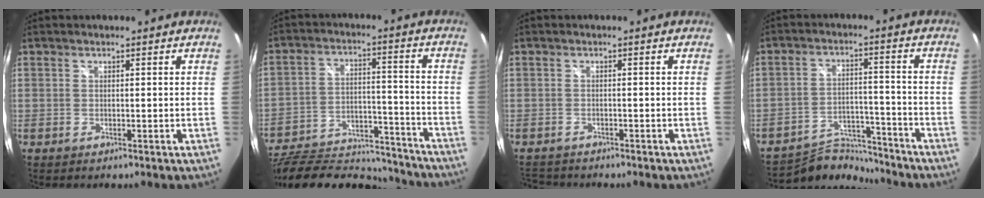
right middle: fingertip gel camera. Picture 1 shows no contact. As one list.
[{"total": 24.9, "force": [-21.3, 8.6, 9.6], "torque": [-0.190, 0.013, -0.294]}, {"total": 4.2, "force": [-3.8, 1.3, 1.1], "torque": [-0.033, -0.009, -0.063]}, {"total": 9.8, "force": [-9.6, 1.6, 0.8], "torque": [-0.025, 0.014, -0.157]}]